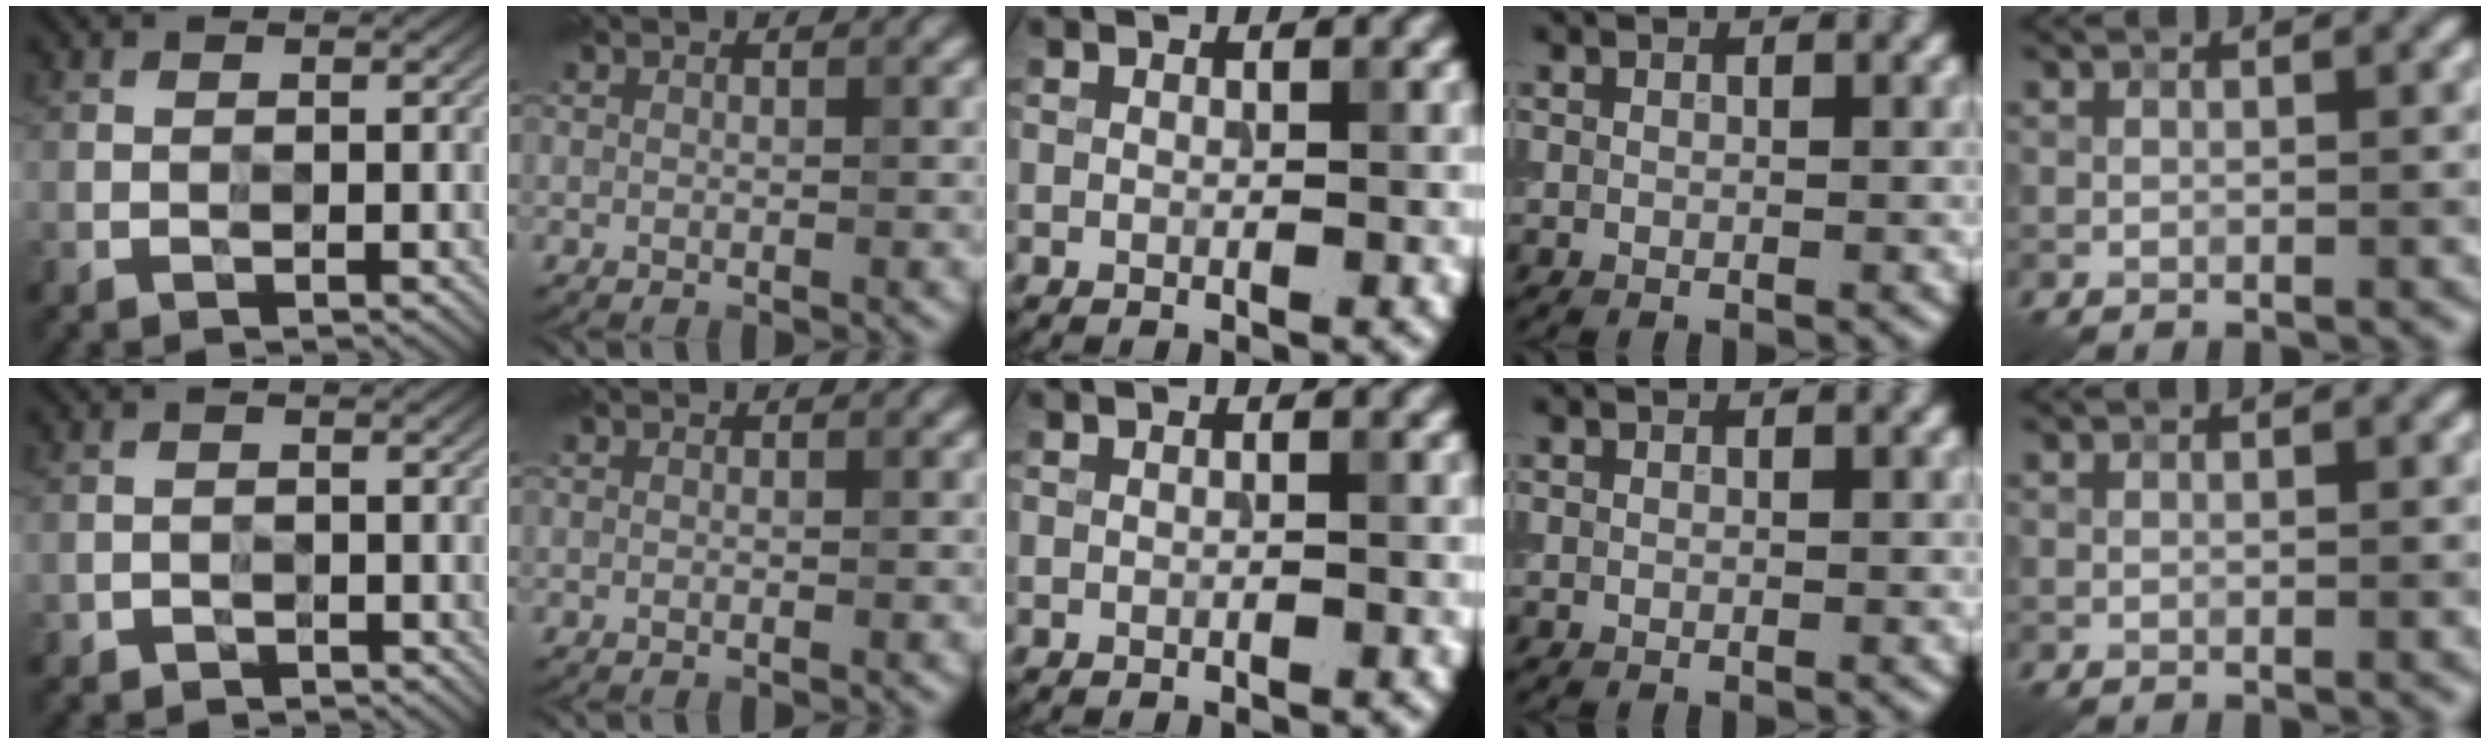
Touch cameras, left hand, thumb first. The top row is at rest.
{"thumb": {"total": 1.0, "force": [-0.3, 0.5, -0.9], "torque": [0.019, -0.002, -0.006]}}